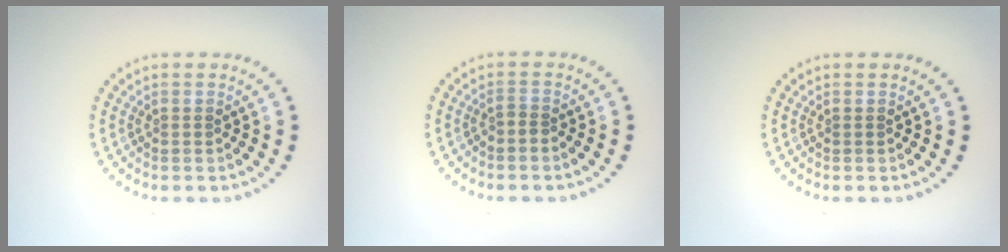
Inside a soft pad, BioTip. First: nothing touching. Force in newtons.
{"total": 0.5, "press": 0.3, "slide": 0.4}
{"total": 0.0}